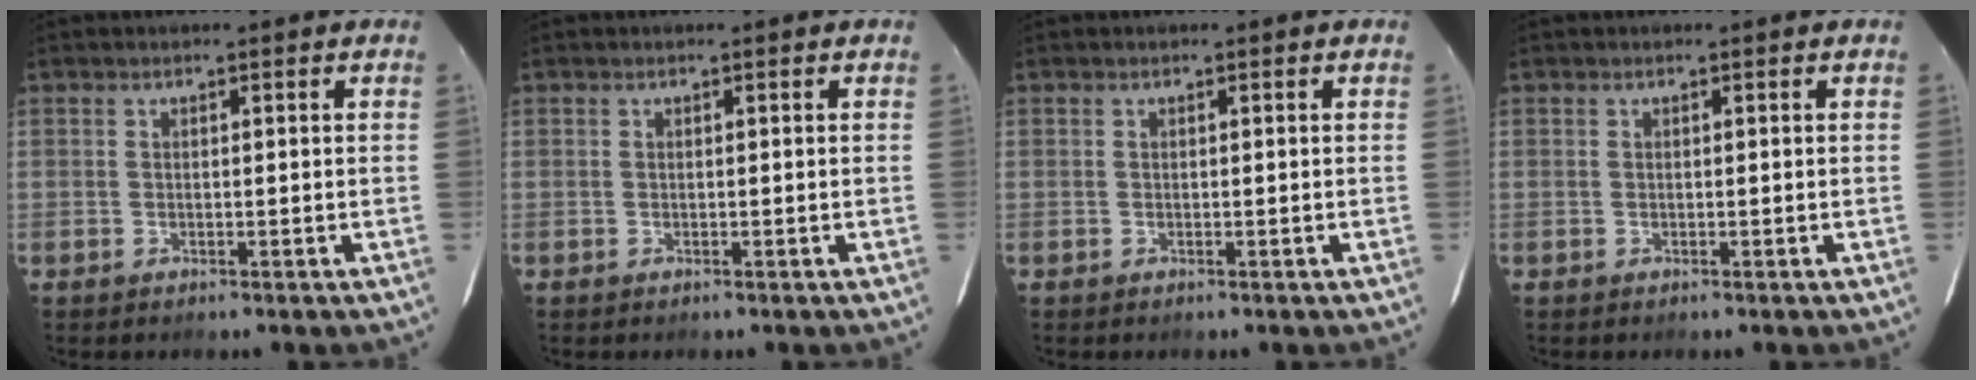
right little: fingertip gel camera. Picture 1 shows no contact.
{"total": 0.0}
{"total": 0.0}
{"total": 0.0}